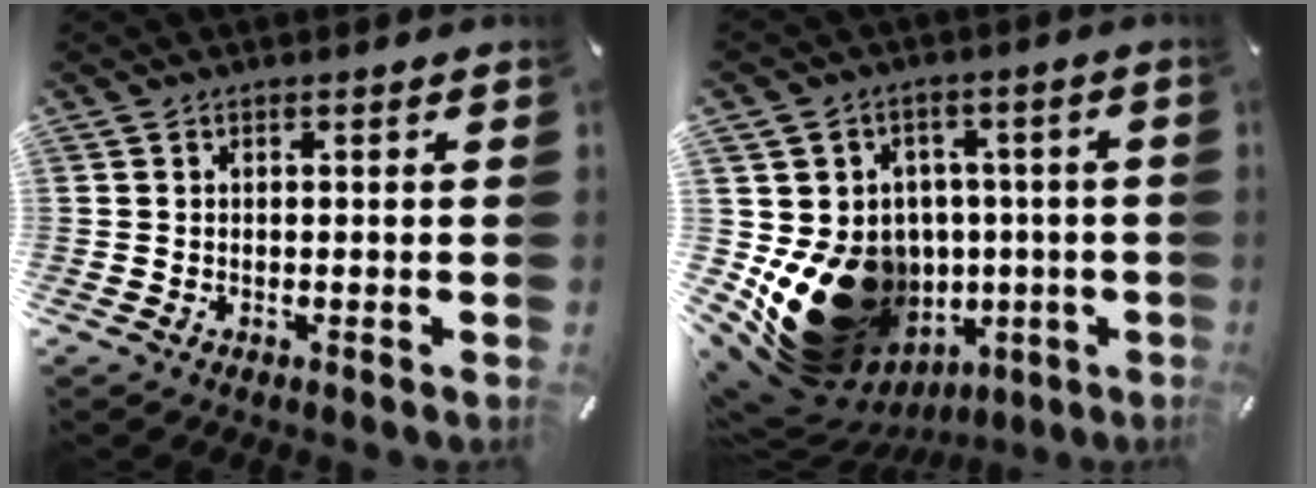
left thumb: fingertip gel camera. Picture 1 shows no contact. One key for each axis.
{"total": 20.5, "fx": -4.9, "fy": 16.5, "fz": 11.3, "tx": -0.194, "ty": 0.015, "tz": -0.042}